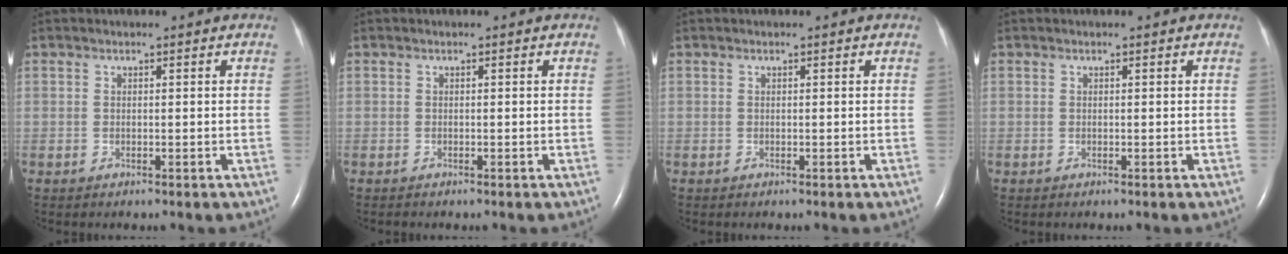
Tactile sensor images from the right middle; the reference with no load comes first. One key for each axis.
{"total": 0.0}
{"total": 0.0}
{"total": 0.0}